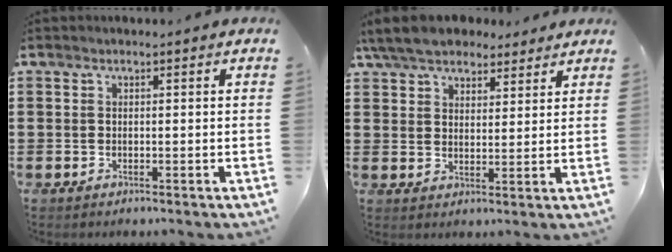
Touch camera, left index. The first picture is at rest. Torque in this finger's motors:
{"motor_torque": [2.14, 0.00, 0.87, 0.21]}